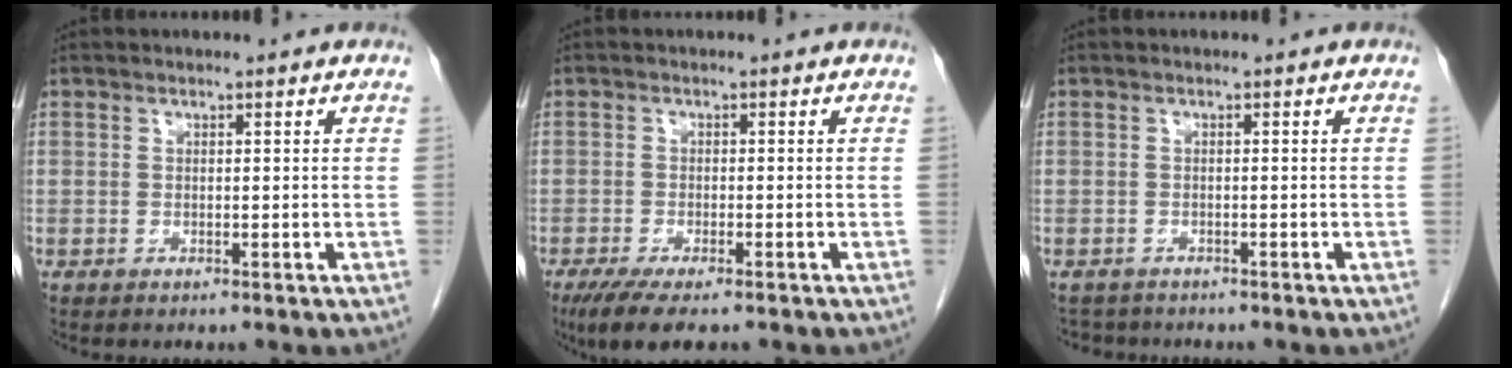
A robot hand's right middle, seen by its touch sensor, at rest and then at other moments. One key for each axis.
{"total": 6.9, "fx": -5.0, "fy": 1.5, "fz": 4.4, "tx": -0.072, "ty": -0.018, "tz": -0.078}
{"total": 2.7, "fx": -2.5, "fy": 1.0, "fz": -0.1, "tx": -0.004, "ty": -0.007, "tz": -0.039}